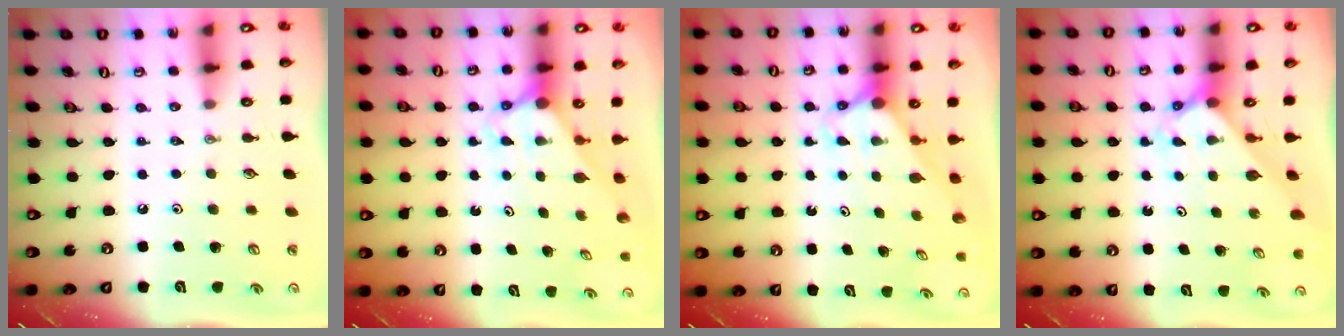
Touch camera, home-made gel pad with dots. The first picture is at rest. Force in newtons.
{"total": 3.0, "press": 3.0, "slide": 0.0}
{"total": 2.7, "press": 2.7, "slide": 0.0}
{"total": 2.4, "press": 2.4, "slide": 0.2}